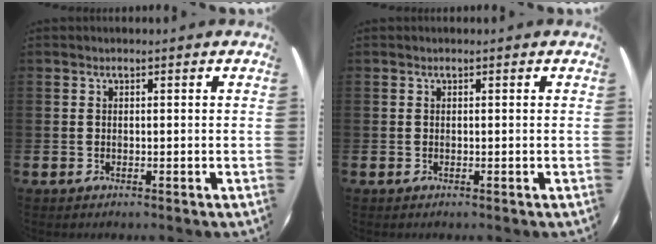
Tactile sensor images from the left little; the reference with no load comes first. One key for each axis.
{"total": 0.0}